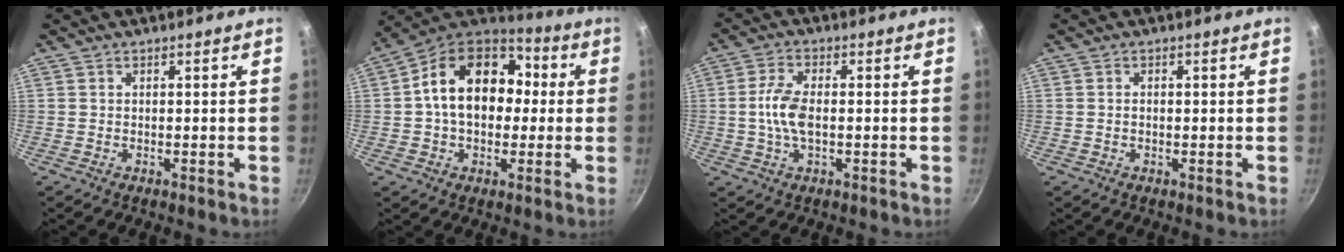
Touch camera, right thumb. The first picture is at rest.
{"total": 18.5, "force": [1.7, 13.3, 12.8], "torque": [-0.176, 0.039, 0.012]}
{"total": 6.9, "force": [-0.4, 3.5, 5.9], "torque": [-0.118, 0.012, -0.014]}
{"total": 0.8, "force": [-0.1, 0.6, 0.6], "torque": [-0.009, 0.004, -0.002]}